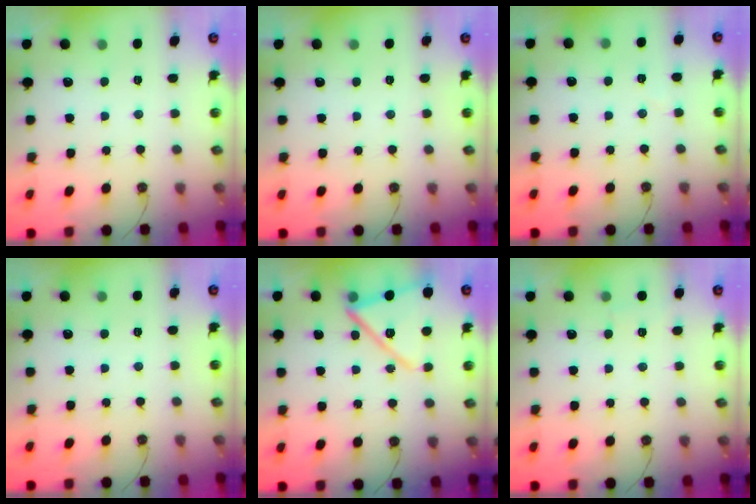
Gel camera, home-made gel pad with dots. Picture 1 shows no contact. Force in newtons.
{"total": 0.0}
{"total": 2.8, "press": 2.7, "slide": 0.8}
{"total": 0.0}
{"total": 15.1, "press": 15.0, "slide": 1.6}
{"total": 2.2, "press": 2.1, "slide": 0.3}